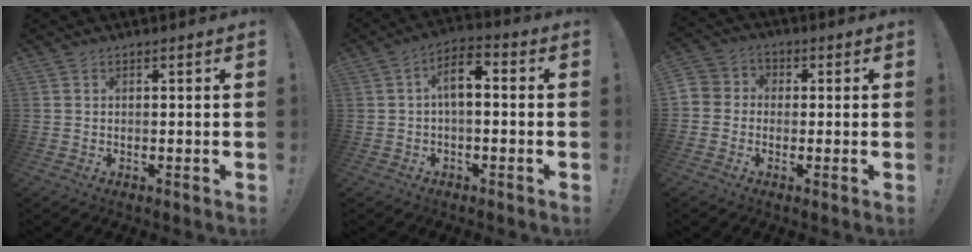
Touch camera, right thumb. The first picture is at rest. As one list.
[{"total": 7.3, "force": [0.2, 3.5, 6.4], "torque": [-0.103, 0.008, 0.005]}, {"total": 4.9, "force": [-1.7, 4.4, 1.4], "torque": [-0.031, 0.022, -0.031]}]